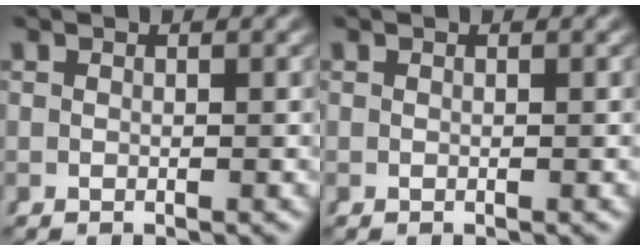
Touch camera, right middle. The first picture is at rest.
{"total": 0.0}